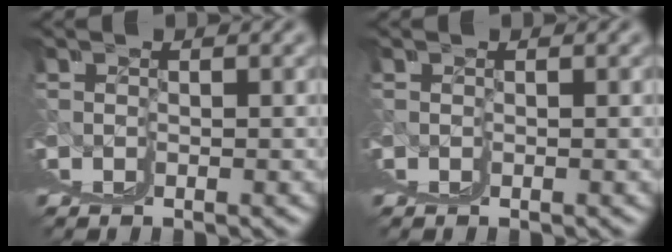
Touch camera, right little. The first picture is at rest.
{"total": 0.0}